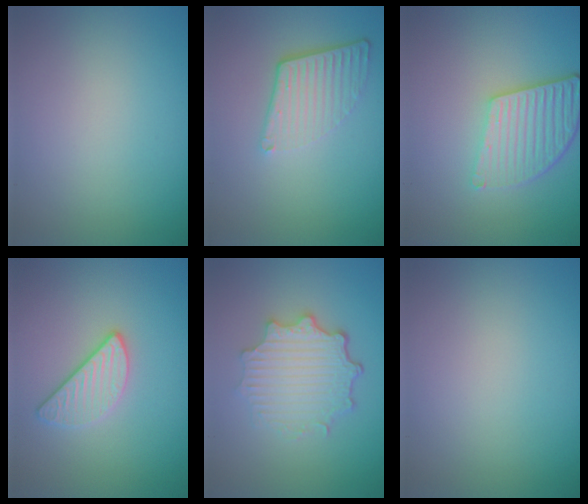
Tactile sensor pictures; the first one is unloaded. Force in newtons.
{"total": 4.1, "press": 2.7, "slide": 3.1}
{"total": 5.4, "press": 3.9, "slide": 3.7}
{"total": 2.5, "press": 2.4, "slide": 0.8}
{"total": 5.0, "press": 3.8, "slide": 3.2}
{"total": 0.0}